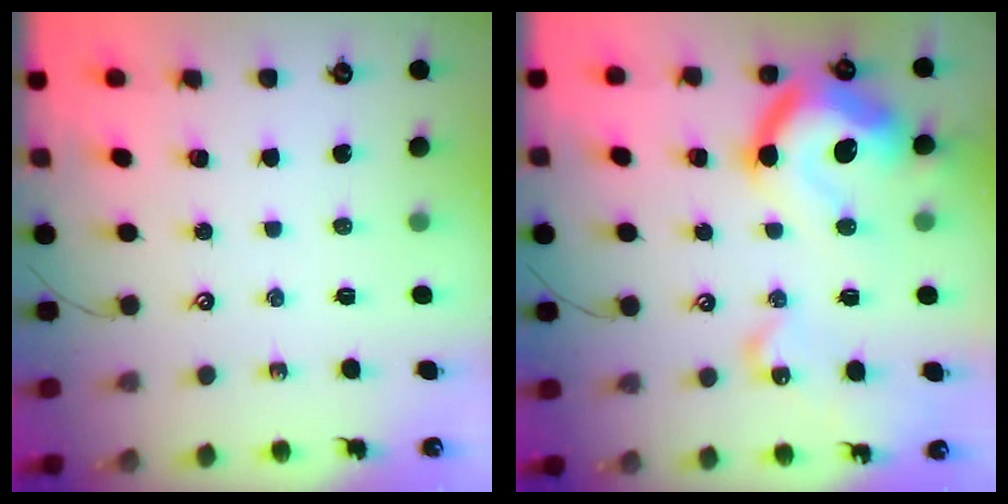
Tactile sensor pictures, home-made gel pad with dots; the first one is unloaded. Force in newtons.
{"total": 26.1, "press": 25.9, "slide": 3.0}